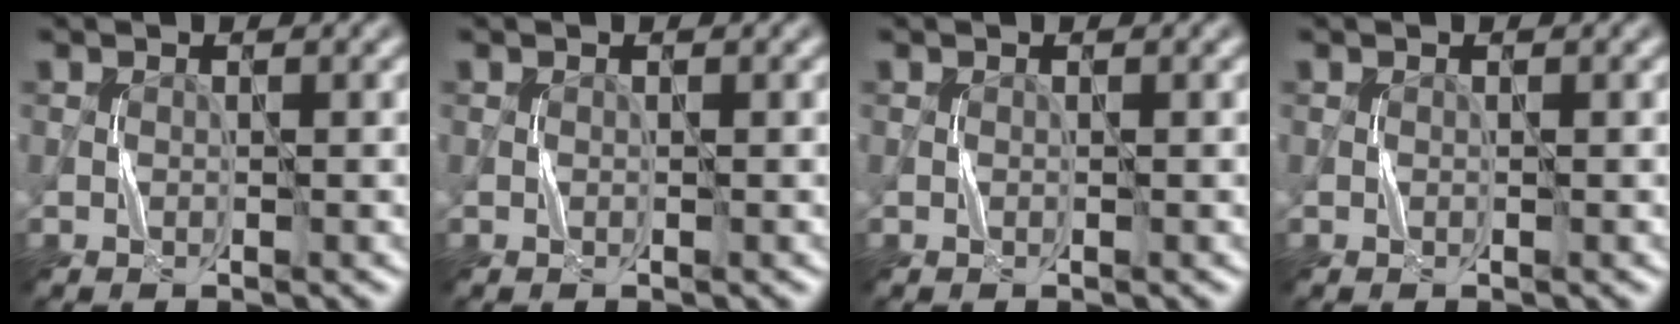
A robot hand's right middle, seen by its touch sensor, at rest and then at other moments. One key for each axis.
{"total": 0.0}
{"total": 0.0}
{"total": 0.0}